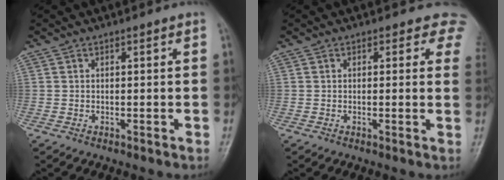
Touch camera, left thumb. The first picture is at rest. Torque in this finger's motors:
{"motor_torque": [2.08, 1.10, 1.08, -1.18, 0.01]}